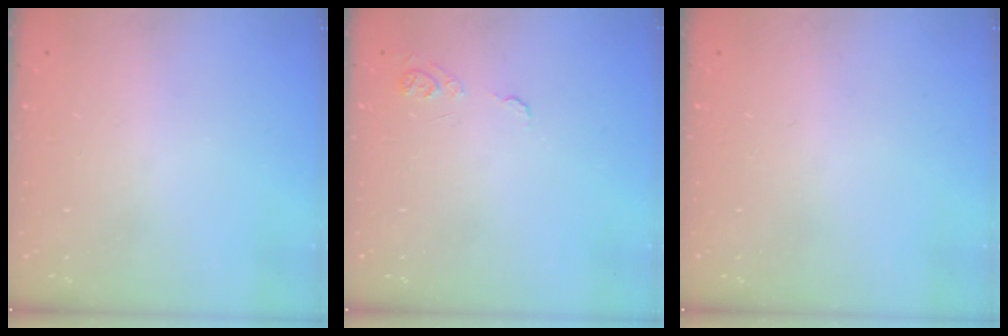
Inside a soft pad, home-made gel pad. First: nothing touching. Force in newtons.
{"total": 7.2, "press": 7.2, "slide": 0.7}
{"total": 0.0}